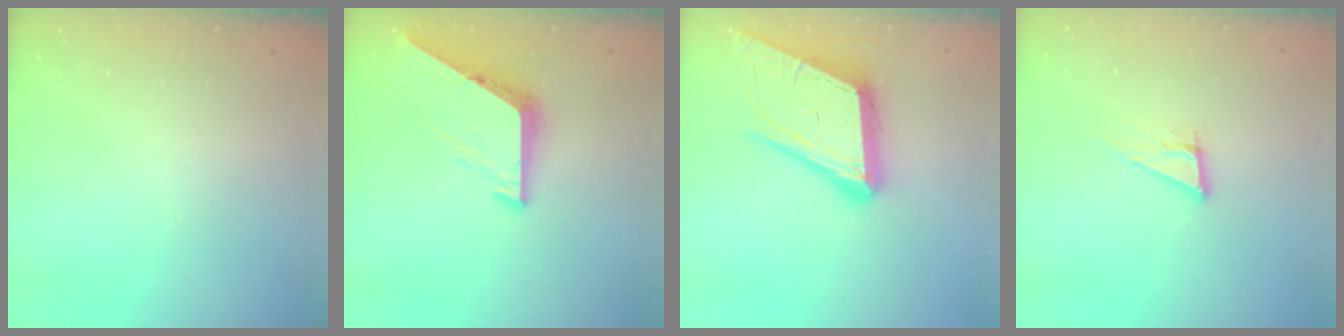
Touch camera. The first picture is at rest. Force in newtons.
{"total": 7.8, "press": 7.8, "slide": 0.6}
{"total": 18.1, "press": 17.5, "slide": 4.3}
{"total": 7.6, "press": 7.3, "slide": 2.3}